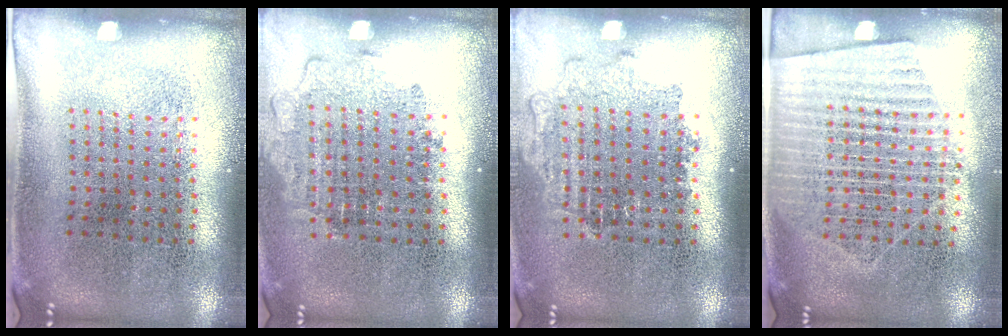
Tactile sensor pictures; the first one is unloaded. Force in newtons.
{"total": 1.1, "press": 1.0, "slide": 0.5}
{"total": 1.3, "press": 1.1, "slide": 0.6}
{"total": 1.6, "press": 1.4, "slide": 0.8}